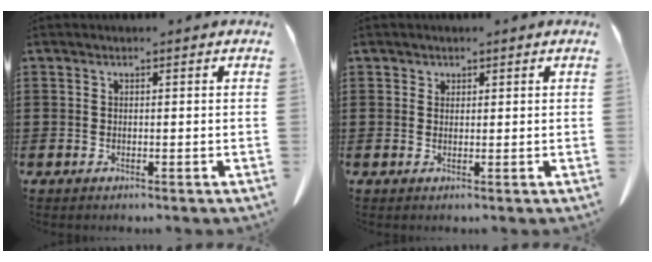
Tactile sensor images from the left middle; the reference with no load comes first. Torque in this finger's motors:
{"motor_torque": [-0.37, 0.56, 0.01, -0.01]}